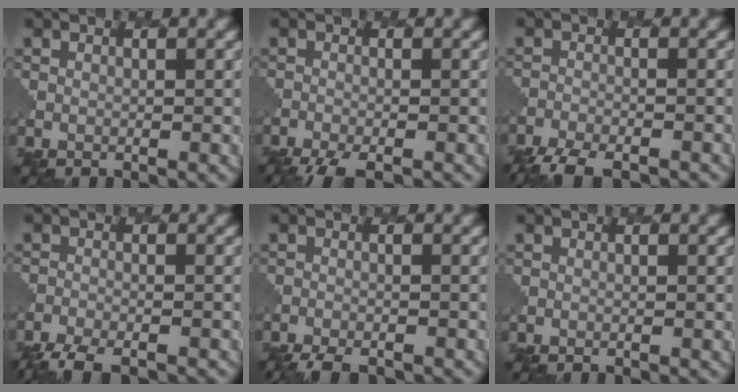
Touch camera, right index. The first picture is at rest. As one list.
[{"total": 4.0, "force": [-3.4, 0.6, 1.9], "torque": [-0.036, -0.015, -0.065]}, {"total": 6.1, "force": [-5.7, 1.1, 1.9], "torque": [-0.041, -0.018, -0.093]}, {"total": 5.4, "force": [-5.0, 1.0, 1.8], "torque": [-0.037, -0.017, -0.083]}, {"total": 4.8, "force": [-4.5, 0.9, 1.3], "torque": [-0.027, -0.011, -0.069]}, {"total": 0.6, "force": [-0.5, 0.2, 0.2], "torque": [0.006, 0.001, -0.002]}]